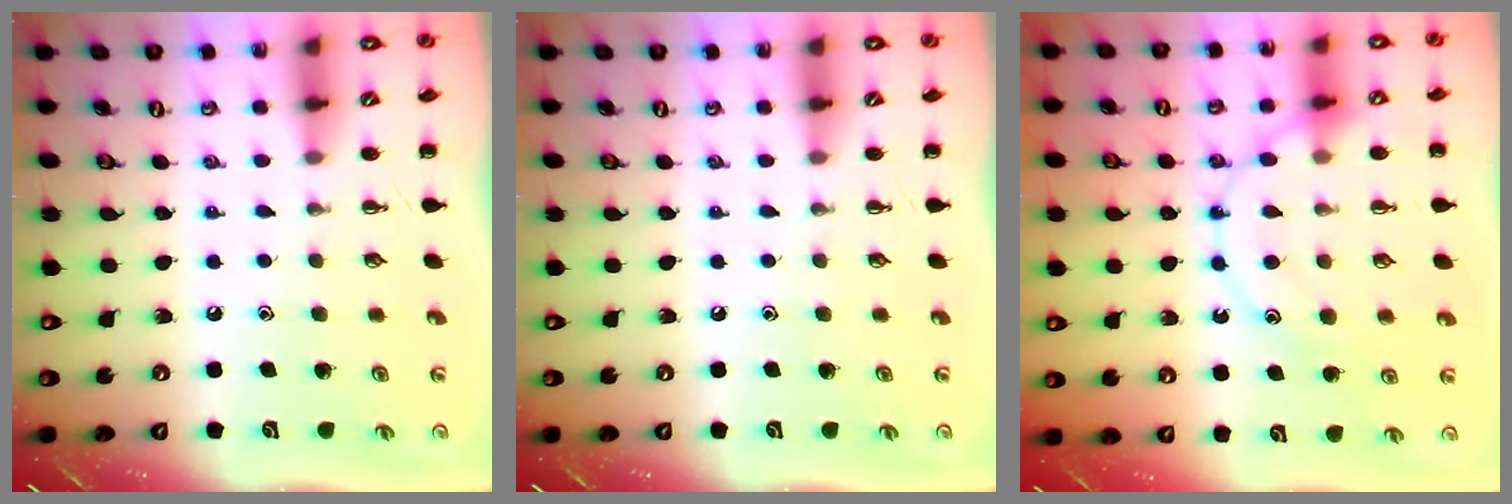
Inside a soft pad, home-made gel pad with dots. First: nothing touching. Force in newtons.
{"total": 0.0}
{"total": 14.3, "press": 14.3, "slide": 1.3}